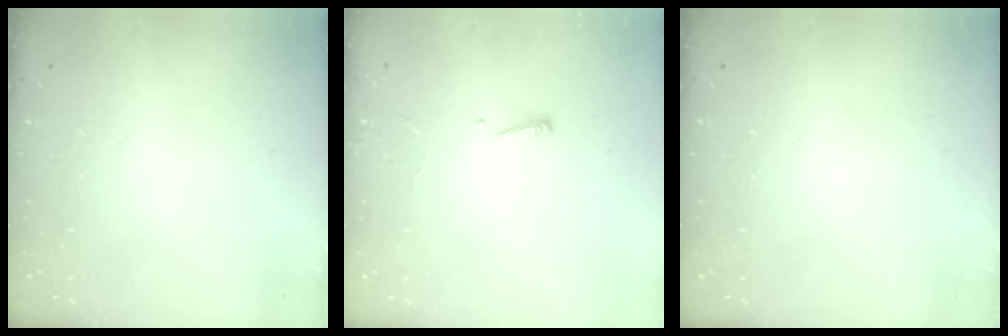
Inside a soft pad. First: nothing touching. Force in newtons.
{"total": 2.4, "press": 2.4, "slide": 0.2}
{"total": 0.0}